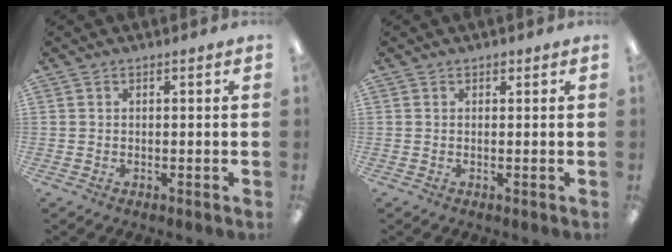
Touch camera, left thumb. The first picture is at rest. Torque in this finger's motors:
{"motor_torque": [0.14, -0.01, -0.02, 0.03, -0.03]}